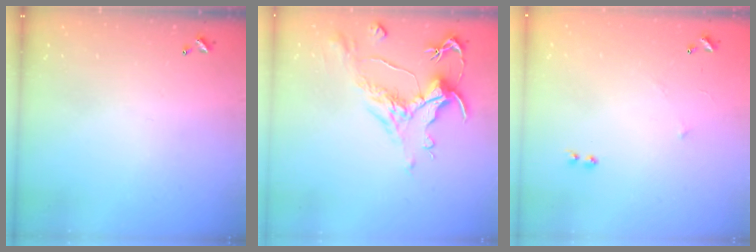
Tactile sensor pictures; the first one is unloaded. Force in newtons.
{"total": 1.5, "press": 0.5, "slide": 1.4}
{"total": 6.7, "press": 6.7, "slide": 0.7}